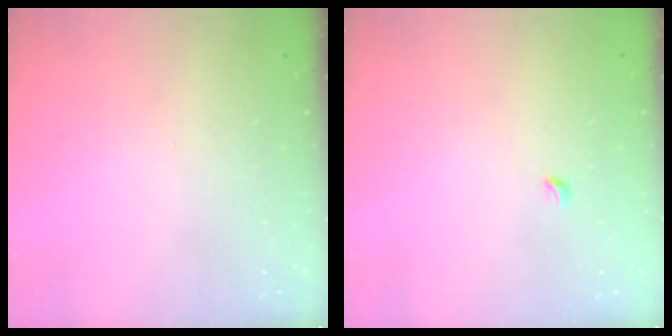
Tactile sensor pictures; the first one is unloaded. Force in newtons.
{"total": 2.7, "press": 2.6, "slide": 0.6}